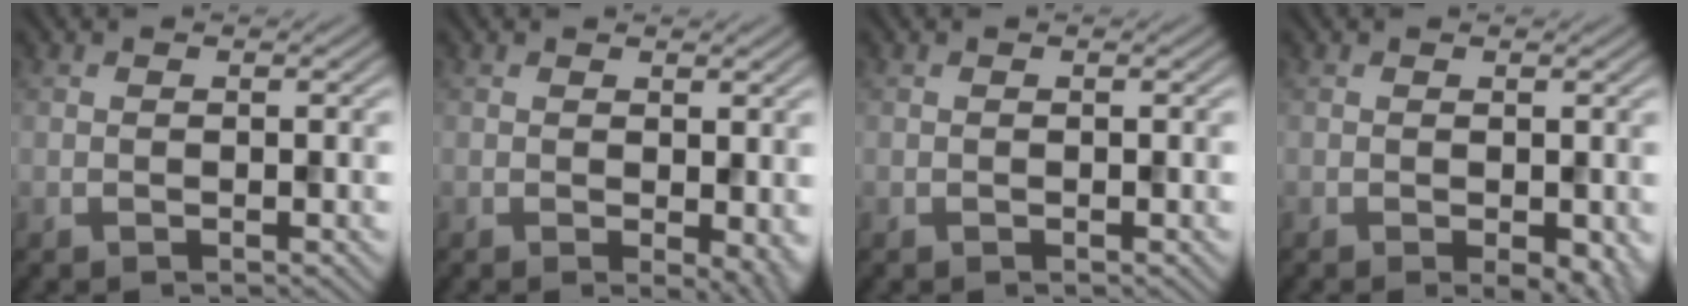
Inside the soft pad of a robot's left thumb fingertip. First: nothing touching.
{"total": 3.0, "force": [-0.2, 1.5, 2.6], "torque": [-0.026, -0.008, -0.001]}
{"total": 0.0}
{"total": 3.0, "force": [-1.0, 1.5, 2.4], "torque": [-0.031, -0.015, -0.007]}